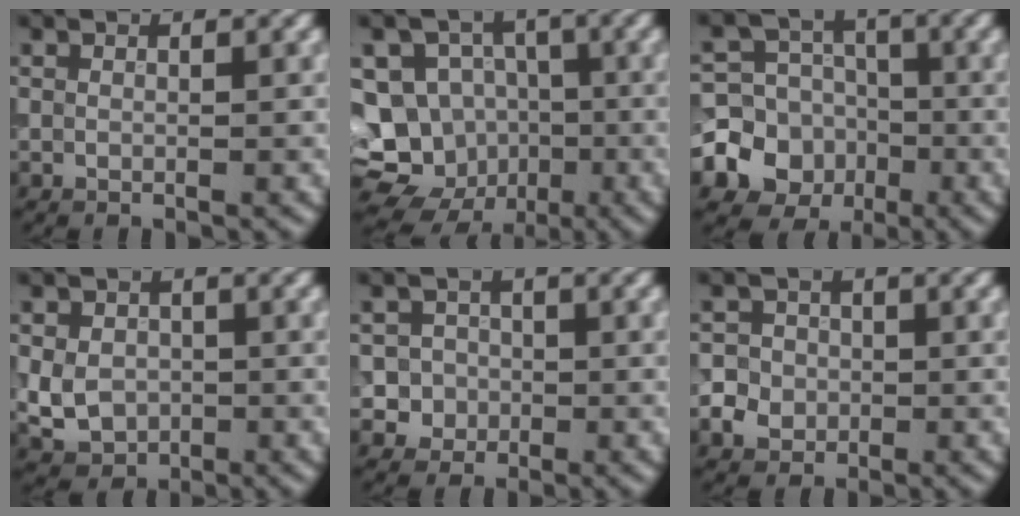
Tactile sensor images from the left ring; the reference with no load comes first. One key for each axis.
{"total": 15.8, "fx": -4.8, "fy": 14.3, "fz": 4.7, "tx": -0.115, "ty": -0.012, "tz": -0.075}
{"total": 11.2, "fx": -3.6, "fy": 10.3, "fz": 2.5, "tx": -0.056, "ty": -0.026, "tz": -0.079}
{"total": 4.0, "fx": -0.6, "fy": 3.3, "fz": 2.2, "tx": -0.046, "ty": -0.004, "tz": -0.013}
{"total": 3.6, "fx": -0.7, "fy": 3.5, "fz": 0.6, "tx": 0.022, "ty": 0.015, "tz": -0.028}
{"total": 3.9, "fx": -1.0, "fy": 3.6, "fz": 1.1, "tx": 0.005, "ty": 0.005, "tz": -0.034}